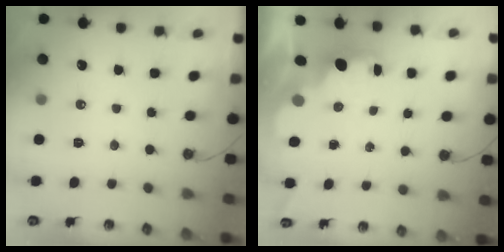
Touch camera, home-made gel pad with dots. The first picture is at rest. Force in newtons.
{"total": 1.7, "press": 1.6, "slide": 0.7}